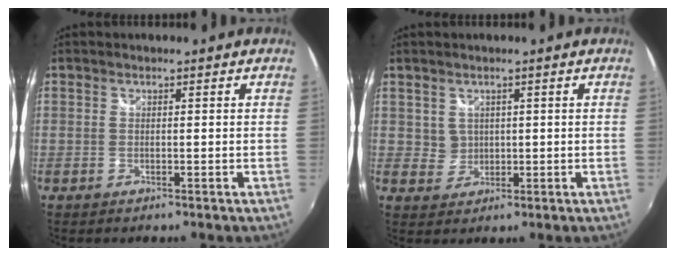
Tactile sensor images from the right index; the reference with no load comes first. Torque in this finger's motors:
{"motor_torque": [-0.08, 0.22, 0.02, 0.00]}